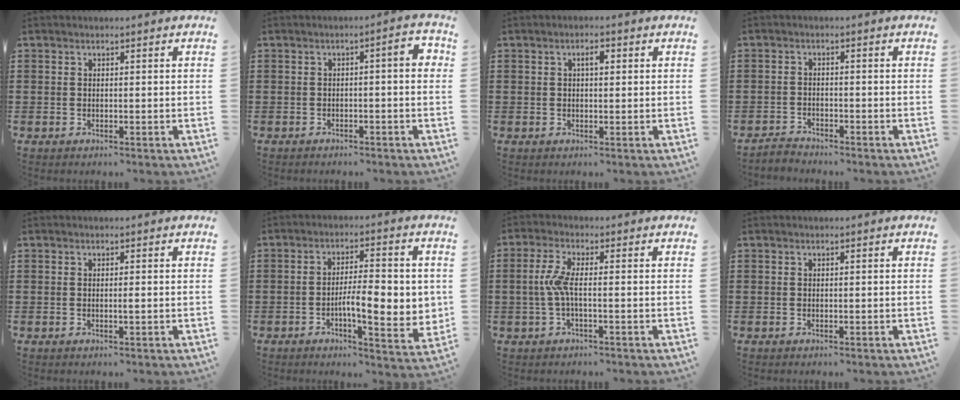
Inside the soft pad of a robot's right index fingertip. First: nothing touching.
{"total": 2.4, "force": [-0.9, 0.3, 2.2], "torque": [-0.041, 0.003, -0.019]}
{"total": 1.9, "force": [0.5, 0.7, 1.7], "torque": [-0.027, 0.004, 0.004]}
{"total": 1.9, "force": [-1.9, 0.3, -0.1], "torque": [-0.005, 0.004, -0.041]}
{"total": 0.7, "force": [-0.1, 0.0, 0.7], "torque": [-0.012, -0.003, -0.002]}
{"total": 8.6, "force": [-1.2, 2.5, 8.1], "torque": [-0.121, 0.000, -0.022]}
{"total": 4.6, "force": [-0.7, 0.9, 4.5], "torque": [-0.112, -0.009, -0.024]}
{"total": 0.0}